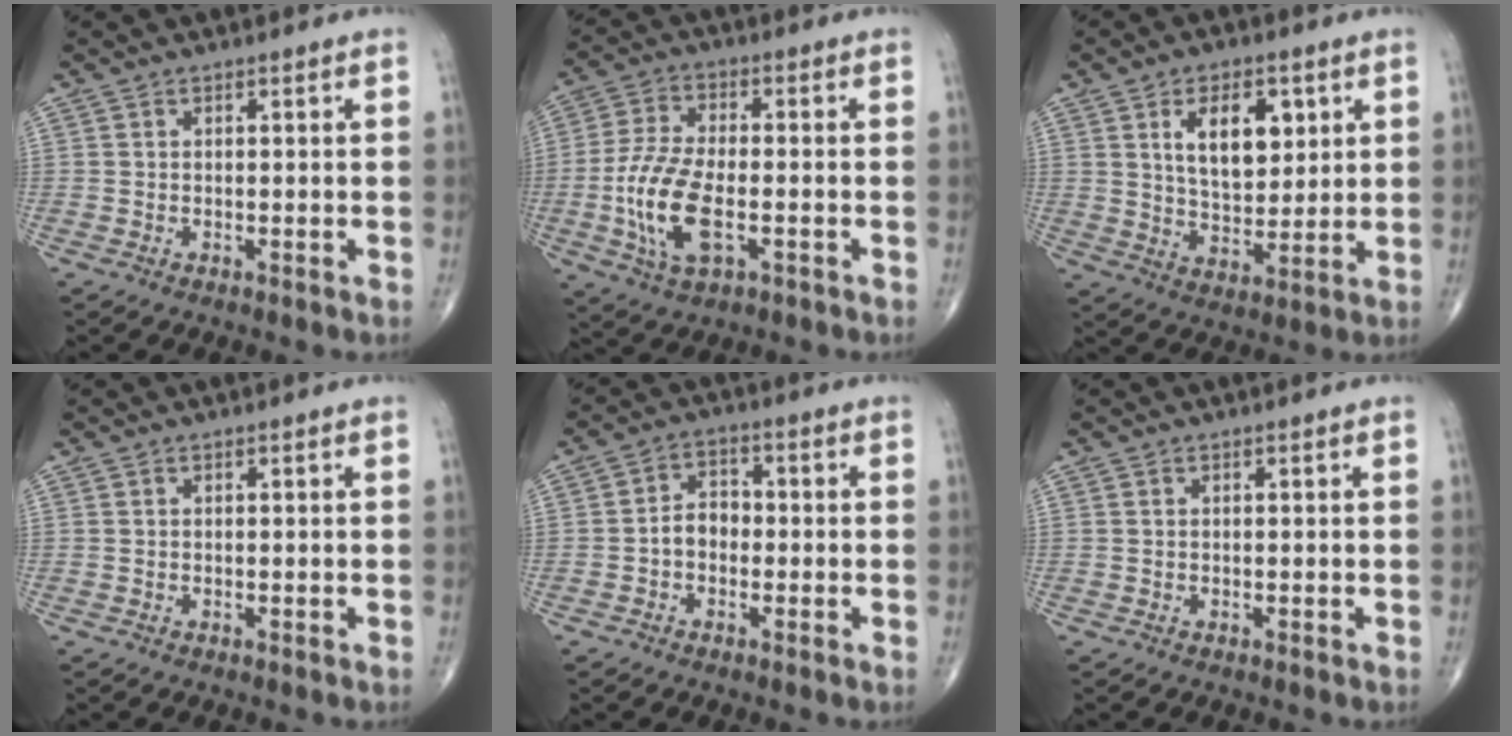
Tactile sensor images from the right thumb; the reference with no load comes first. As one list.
[{"total": 12.6, "force": [-3.0, 5.9, 10.7], "torque": [-0.224, 0.010, -0.055]}, {"total": 11.6, "force": [3.9, 6.6, 8.8], "torque": [-0.108, -0.021, 0.073]}, {"total": 0.0}, {"total": 4.8, "force": [-1.1, 3.6, 3.0], "torque": [-0.034, 0.022, -0.029]}, {"total": 0.0}]